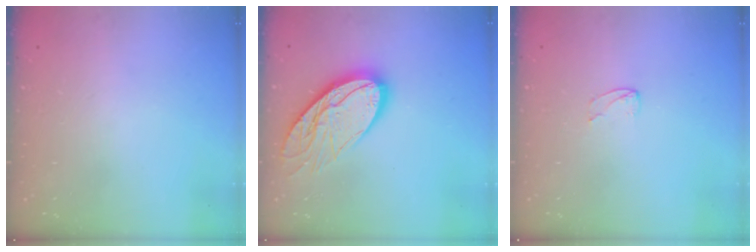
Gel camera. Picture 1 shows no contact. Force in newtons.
{"total": 14.9, "press": 14.9, "slide": 1.2}
{"total": 2.4, "press": 2.4, "slide": 0.2}